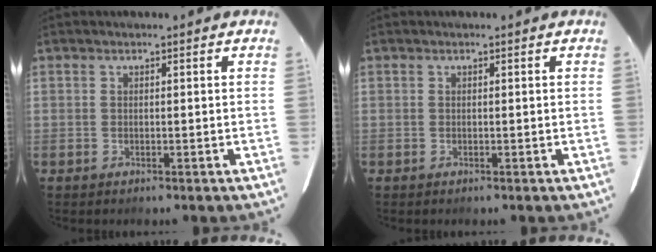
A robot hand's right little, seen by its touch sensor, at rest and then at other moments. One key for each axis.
{"total": 0.0}